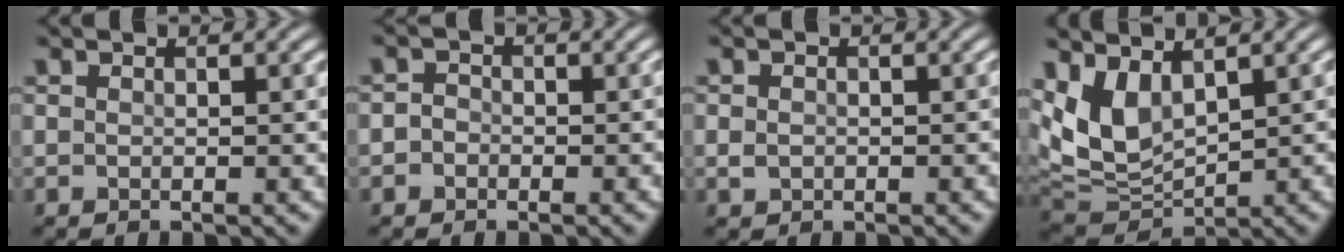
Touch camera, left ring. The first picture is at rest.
{"total": 2.1, "force": [-1.2, 1.7, 0.1], "torque": [0.008, -0.003, -0.034]}
{"total": 2.1, "force": [-0.7, 1.7, 1.1], "torque": [-0.023, -0.007, -0.018]}
{"total": 8.3, "force": [2.1, 5.1, 6.2], "torque": [-0.135, -0.021, 0.033]}